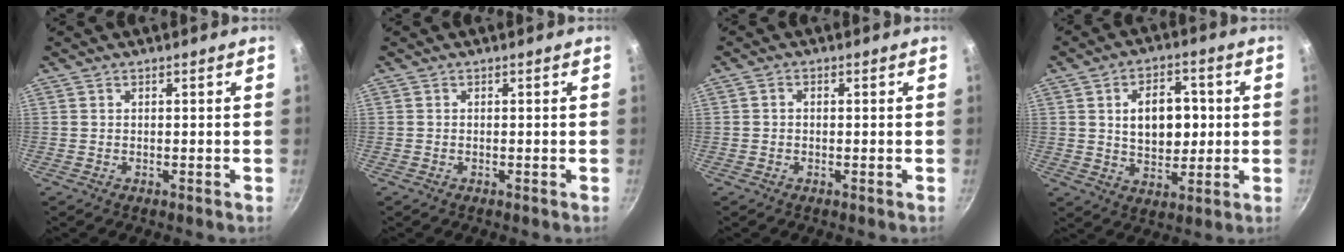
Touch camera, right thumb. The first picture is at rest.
{"total": 0.0}
{"total": 1.0, "force": [-0.2, 0.8, 0.6], "torque": [-0.010, 0.006, -0.004]}
{"total": 11.3, "force": [1.4, 7.4, 8.4], "torque": [-0.096, 0.002, 0.025]}